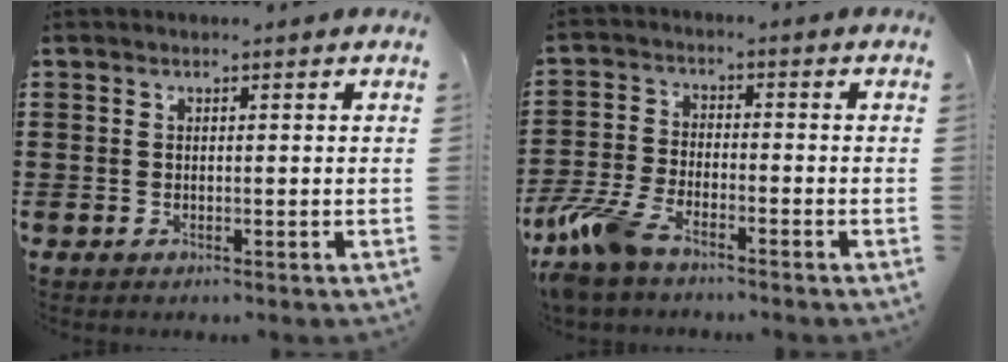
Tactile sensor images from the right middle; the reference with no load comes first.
{"total": 7.1, "force": [-5.4, 2.1, 4.2], "torque": [-0.115, -0.011, -0.109]}